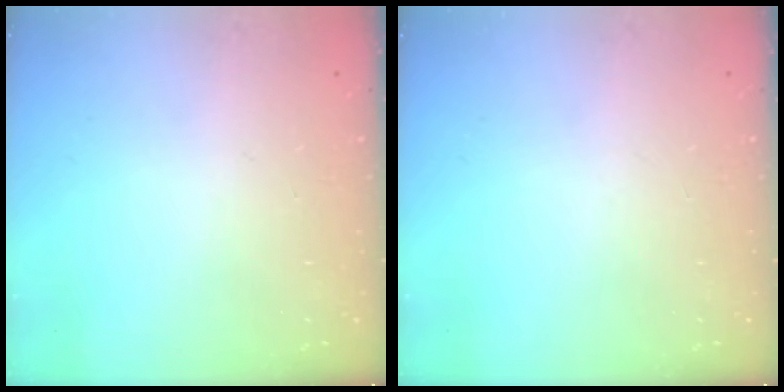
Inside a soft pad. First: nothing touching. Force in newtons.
{"total": 0.0}